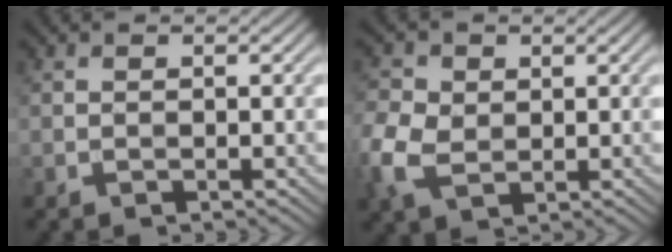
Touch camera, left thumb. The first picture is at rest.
{"total": 5.7, "force": [-0.2, 4.3, 3.6], "torque": [-0.107, 0.003, -0.012]}